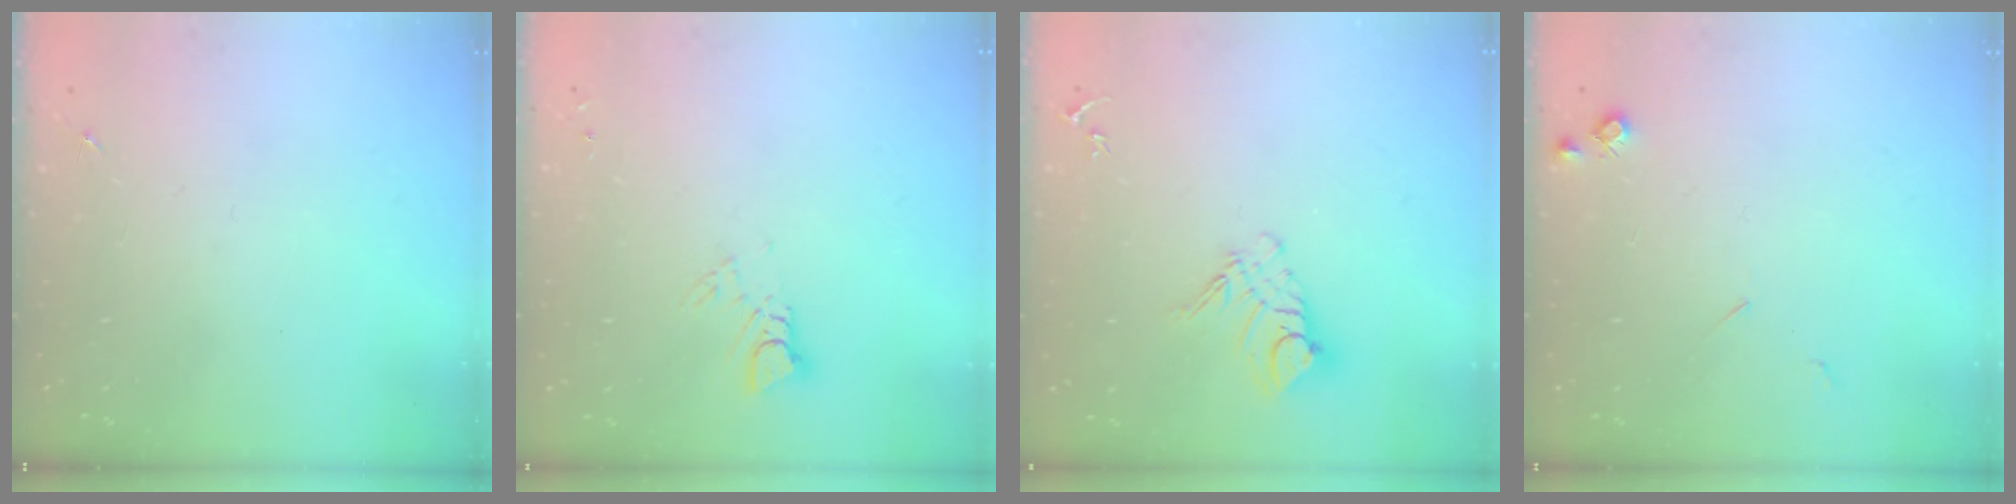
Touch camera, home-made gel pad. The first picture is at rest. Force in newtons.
{"total": 3.6, "press": 3.6, "slide": 0.1}
{"total": 10.6, "press": 10.5, "slide": 0.7}
{"total": 5.6, "press": 5.6, "slide": 0.8}